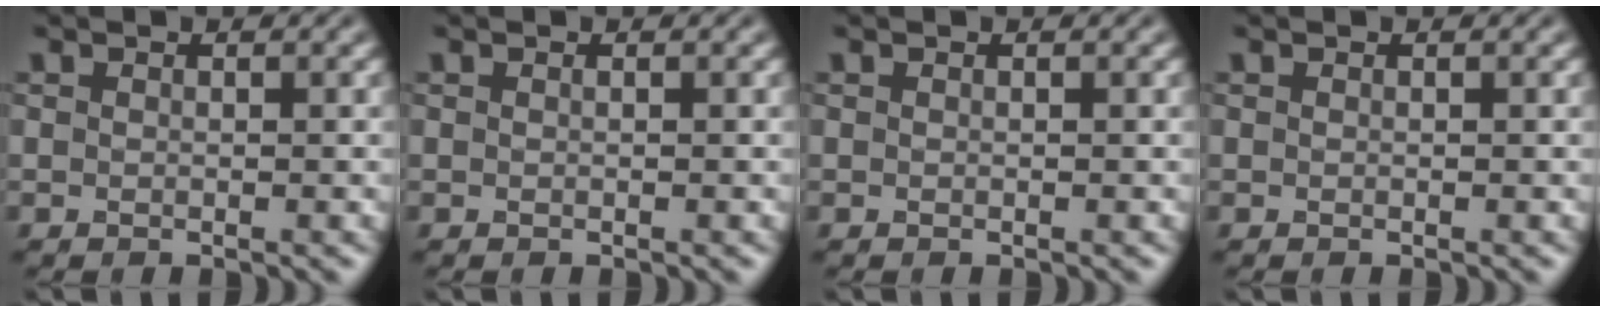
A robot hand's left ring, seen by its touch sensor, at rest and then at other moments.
{"total": 0.0}
{"total": 0.0}
{"total": 0.0}